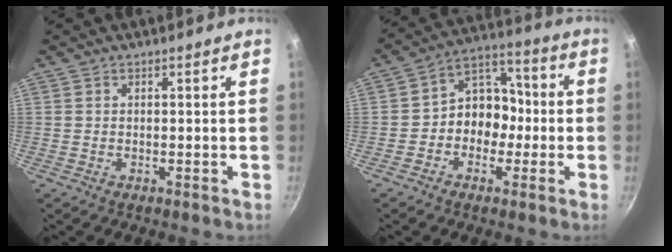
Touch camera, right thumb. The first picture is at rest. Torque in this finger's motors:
{"motor_torque": [0.00, 0.32, 0.10, 0.14, 0.16]}